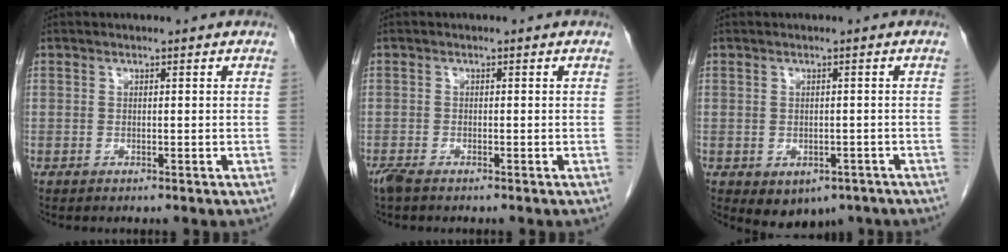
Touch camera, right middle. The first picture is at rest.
{"total": 2.1, "force": [-1.6, 0.5, 1.2], "torque": [-0.033, -0.008, -0.031]}
{"total": 5.3, "force": [-3.1, 3.5, 2.4], "torque": [-0.024, -0.001, -0.032]}